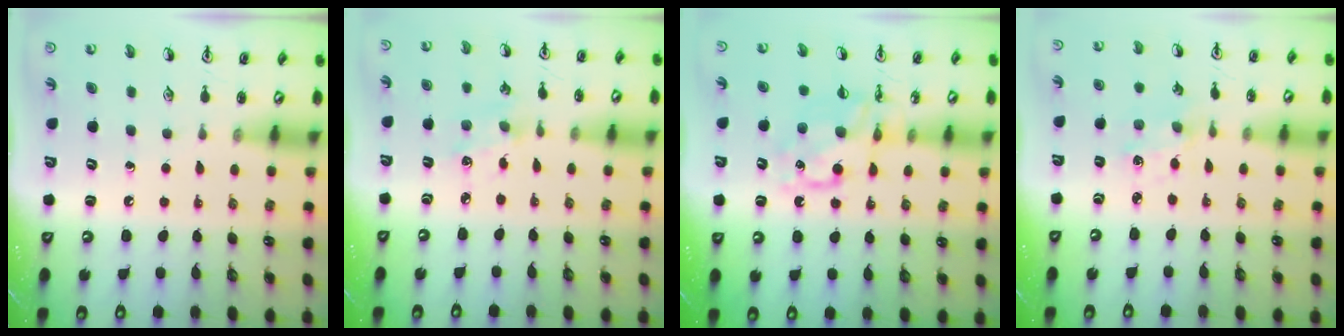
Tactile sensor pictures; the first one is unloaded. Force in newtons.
{"total": 2.4, "press": 2.4, "slide": 0.6}
{"total": 9.9, "press": 9.8, "slide": 0.9}
{"total": 0.8, "press": 0.7, "slide": 0.2}